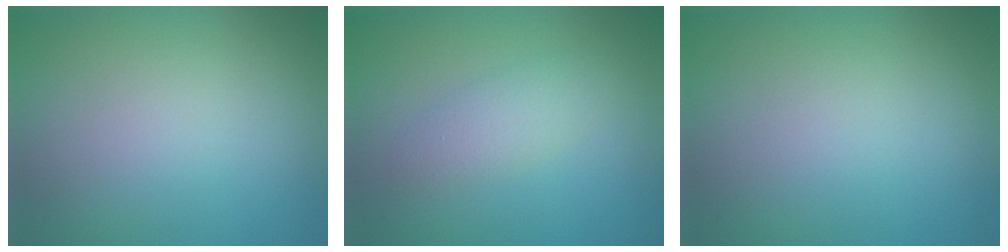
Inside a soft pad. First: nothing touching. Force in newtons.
{"total": 2.0, "press": 2.0, "slide": 0.1}
{"total": 0.0}